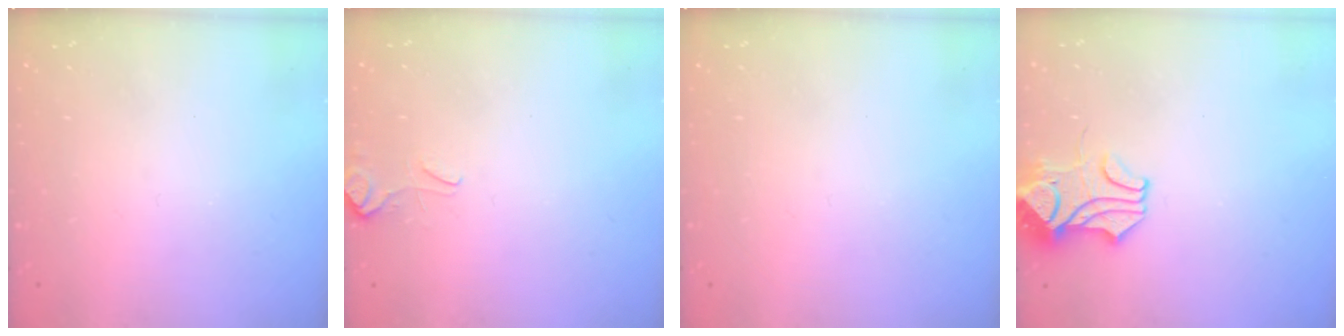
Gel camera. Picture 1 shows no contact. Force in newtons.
{"total": 4.1, "press": 4.0, "slide": 0.6}
{"total": 0.0}
{"total": 2.9, "press": 2.9, "slide": 0.6}